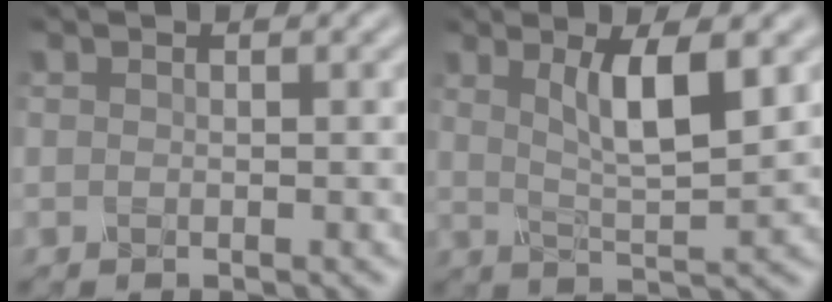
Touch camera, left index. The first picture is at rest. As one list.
[{"total": 5.3, "force": [1.9, 1.2, 4.8], "torque": [-0.085, -0.007, 0.035]}]